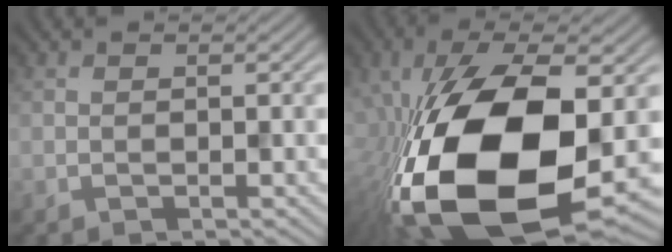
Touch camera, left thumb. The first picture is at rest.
{"total": 20.4, "force": [-5.2, 9.9, 17.0], "torque": [-0.364, -0.054, -0.067]}